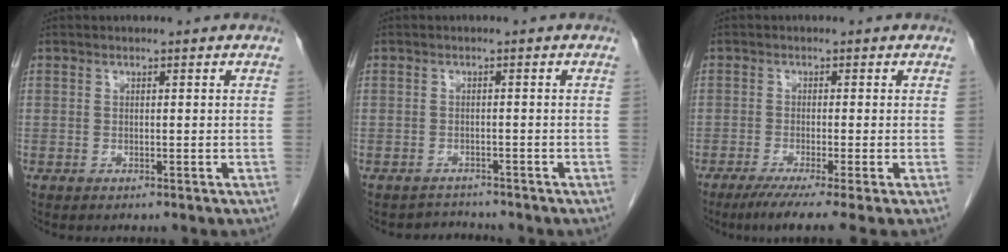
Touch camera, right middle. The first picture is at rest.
{"total": 0.7, "force": [-0.6, -0.1, -0.3], "torque": [-0.004, -0.008, -0.010]}
{"total": 6.6, "force": [-4.7, -0.8, 4.6], "torque": [-0.067, -0.020, -0.076]}